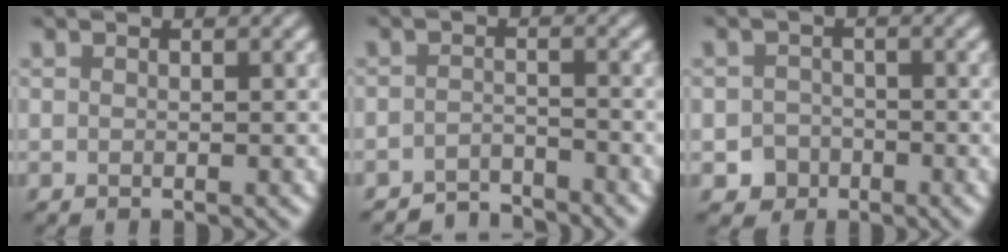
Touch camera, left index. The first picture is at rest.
{"total": 2.7, "force": [-2.7, 0.3, 0.0], "torque": [0.003, 0.006, -0.055]}
{"total": 2.1, "force": [-1.2, 1.7, 0.3], "torque": [0.003, 0.000, -0.025]}